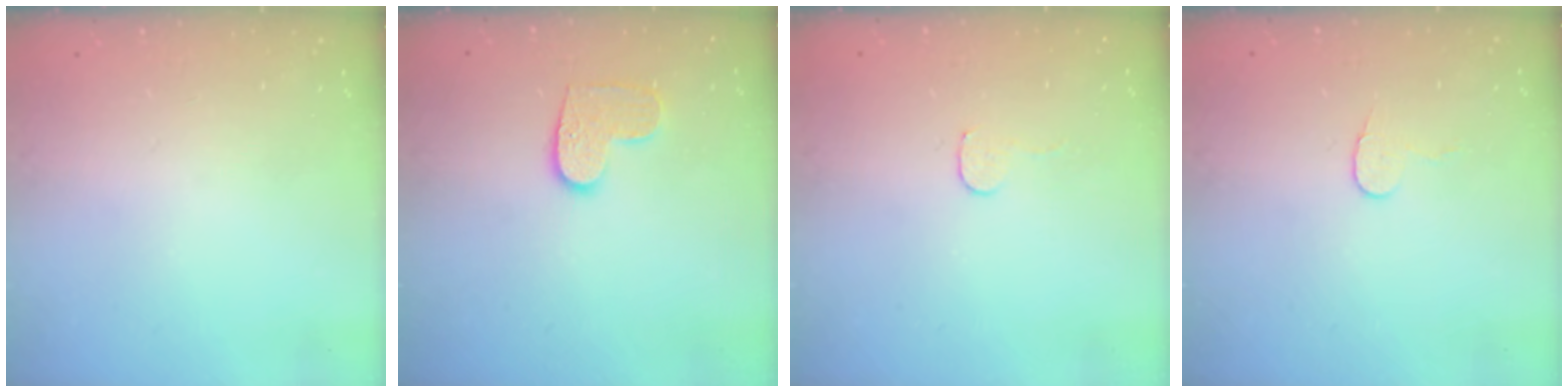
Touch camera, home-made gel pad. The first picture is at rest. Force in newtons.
{"total": 7.4, "press": 7.4, "slide": 0.2}
{"total": 3.5, "press": 3.5, "slide": 0.3}
{"total": 5.6, "press": 5.6, "slide": 0.5}